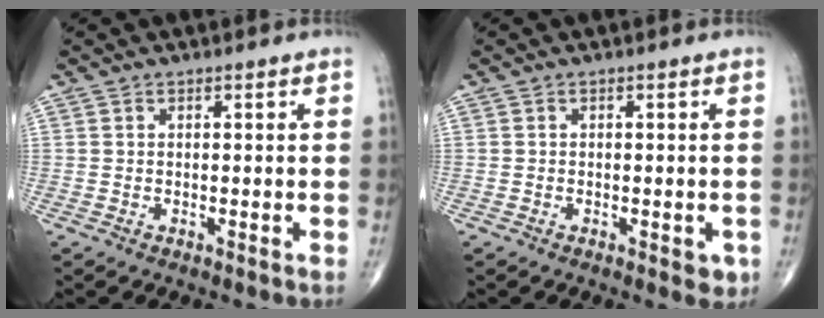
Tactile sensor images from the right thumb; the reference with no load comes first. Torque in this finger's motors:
{"motor_torque": [0.33, 0.61, -0.11, -0.08, 0.05]}